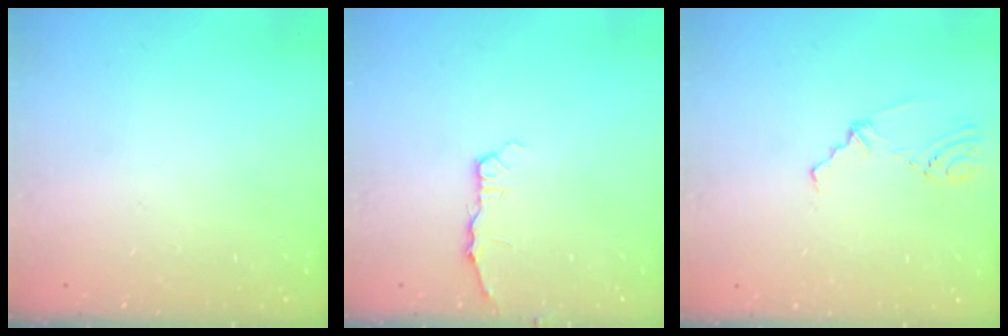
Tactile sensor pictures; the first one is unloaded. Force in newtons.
{"total": 2.6, "press": 2.6, "slide": 0.3}
{"total": 2.3, "press": 1.8, "slide": 1.5}